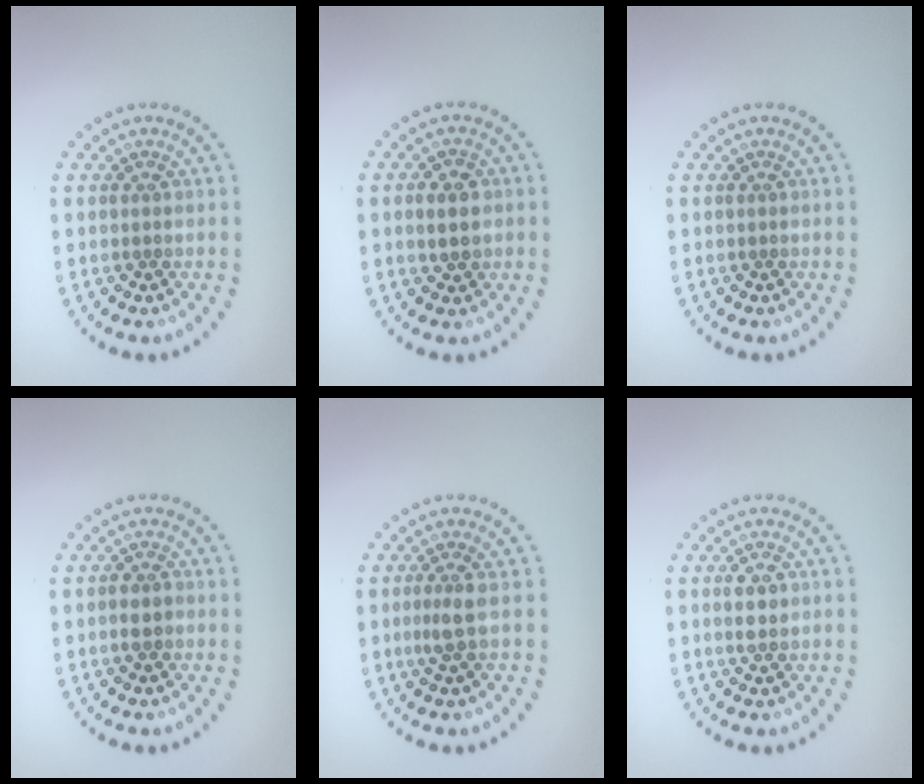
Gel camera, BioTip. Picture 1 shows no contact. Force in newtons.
{"total": 2.5, "press": 2.5, "slide": 0.2}
{"total": 0.0}
{"total": 1.4, "press": 1.3, "slide": 0.4}
{"total": 1.7, "press": 1.3, "slide": 1.1}
{"total": 1.5, "press": 1.5, "slide": 0.2}